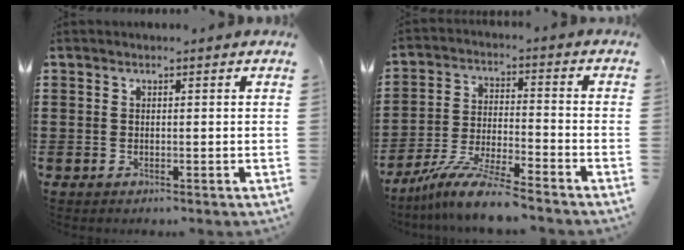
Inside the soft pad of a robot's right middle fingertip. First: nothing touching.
{"total": 9.2, "force": [-8.1, 0.1, 4.5], "torque": [-0.093, 0.000, -0.159]}